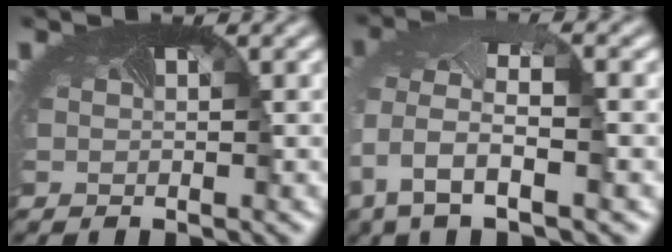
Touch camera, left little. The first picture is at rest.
{"total": 8.3, "force": [-1.4, 4.7, 6.7], "torque": [-0.179, -0.023, -0.019]}